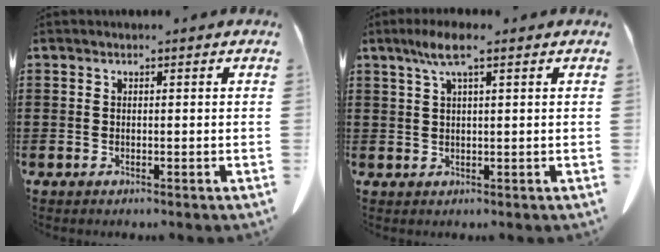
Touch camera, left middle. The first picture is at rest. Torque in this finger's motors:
{"motor_torque": [0.97, 0.16, 0.15, 0.08]}